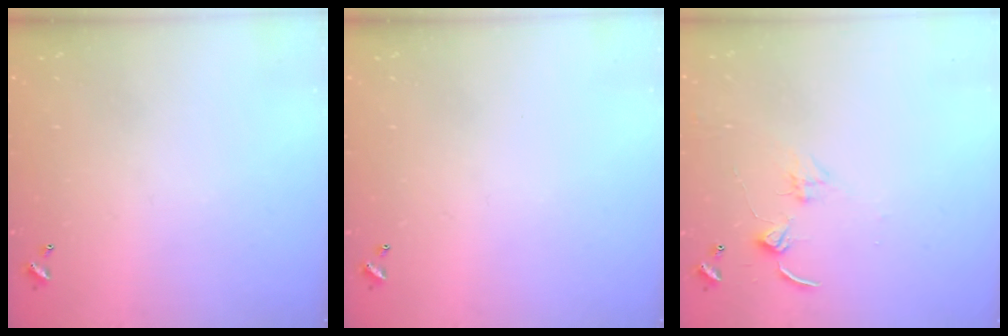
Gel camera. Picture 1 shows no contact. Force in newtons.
{"total": 0.0}
{"total": 2.4, "press": 2.3, "slide": 0.4}